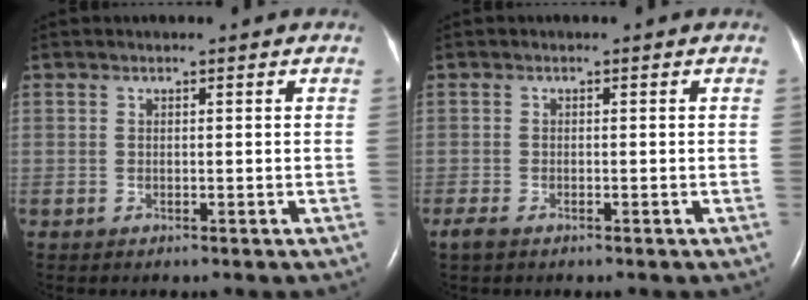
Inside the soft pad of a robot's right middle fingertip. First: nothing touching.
{"total": 1.8, "force": [-1.2, 0.6, 1.1], "torque": [-0.029, -0.005, -0.022]}